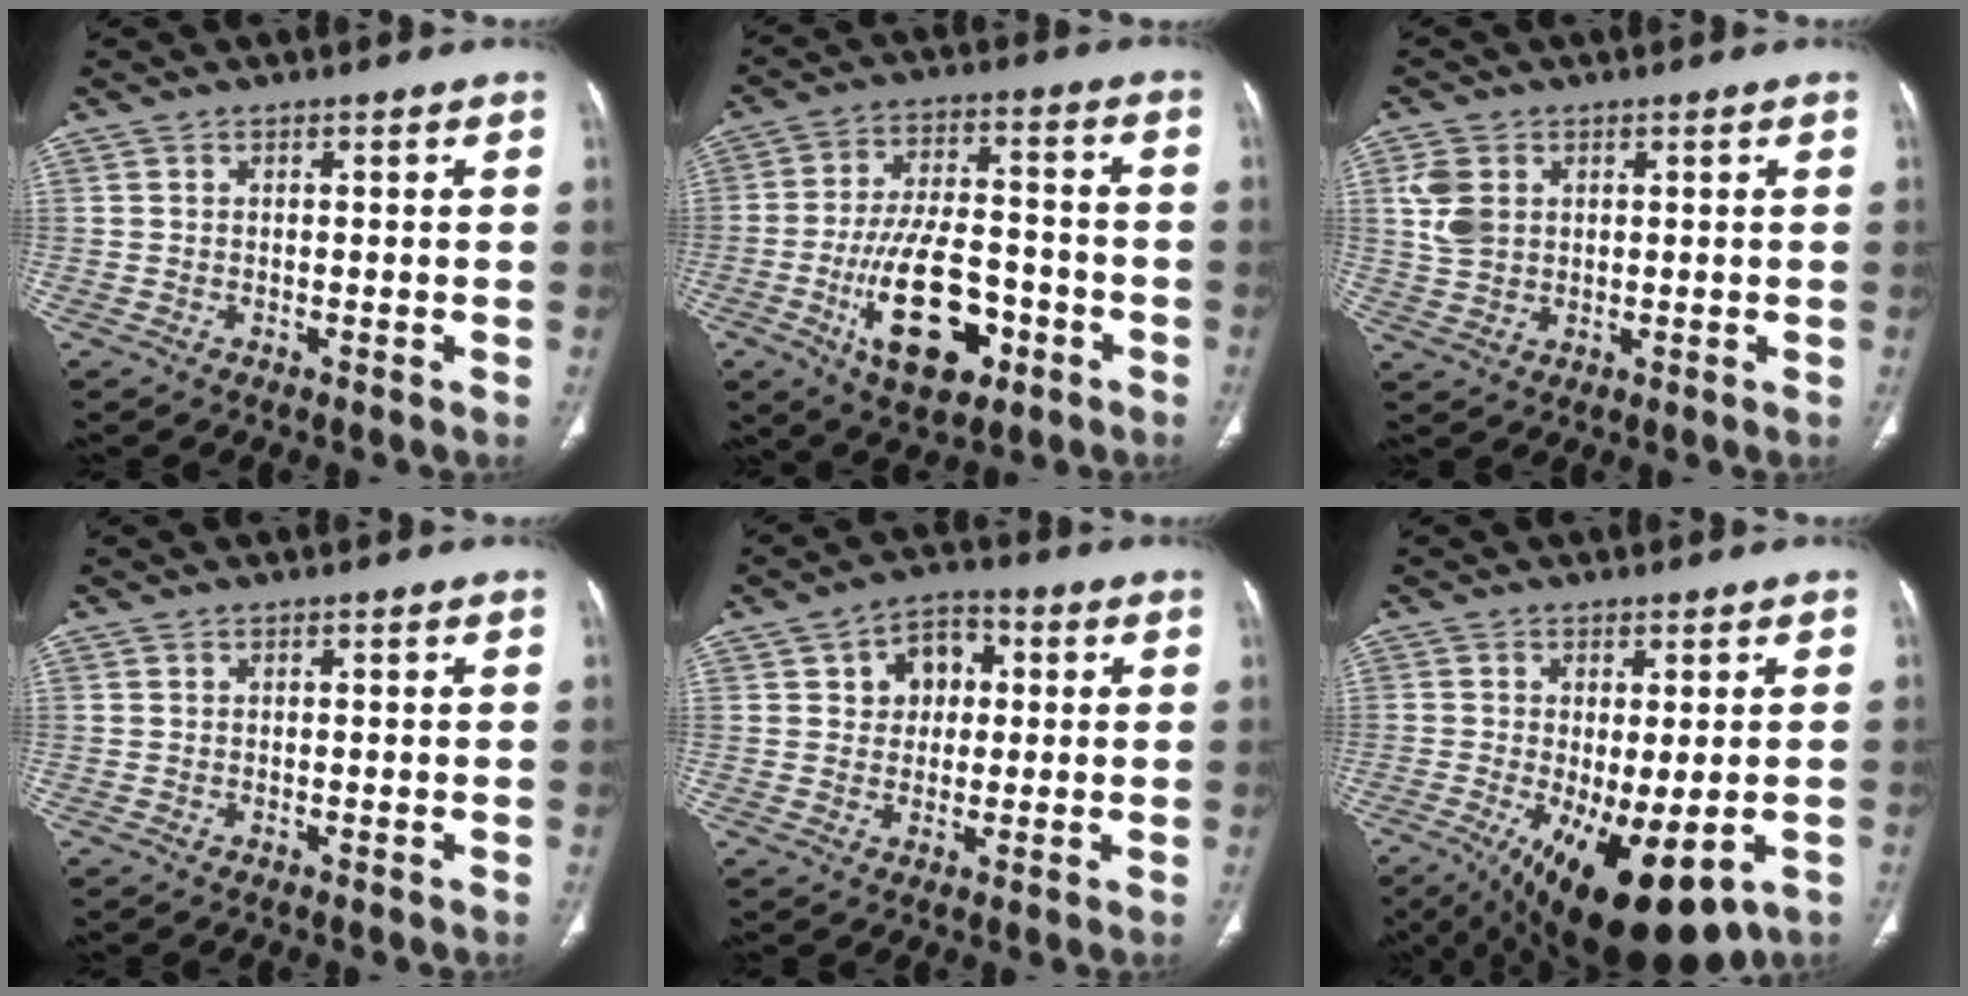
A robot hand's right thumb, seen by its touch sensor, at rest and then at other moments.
{"total": 16.6, "force": [-6.4, 8.5, 12.8], "torque": [-0.197, 0.030, -0.100]}
{"total": 5.9, "force": [1.7, 4.4, 3.6], "torque": [-0.069, -0.002, 0.041]}
{"total": 0.0}
{"total": 7.6, "force": [1.9, 5.8, 4.5], "torque": [-0.033, 0.010, 0.023]}
{"total": 15.7, "force": [-6.0, 6.0, 13.2], "torque": [-0.201, -0.021, -0.075]}